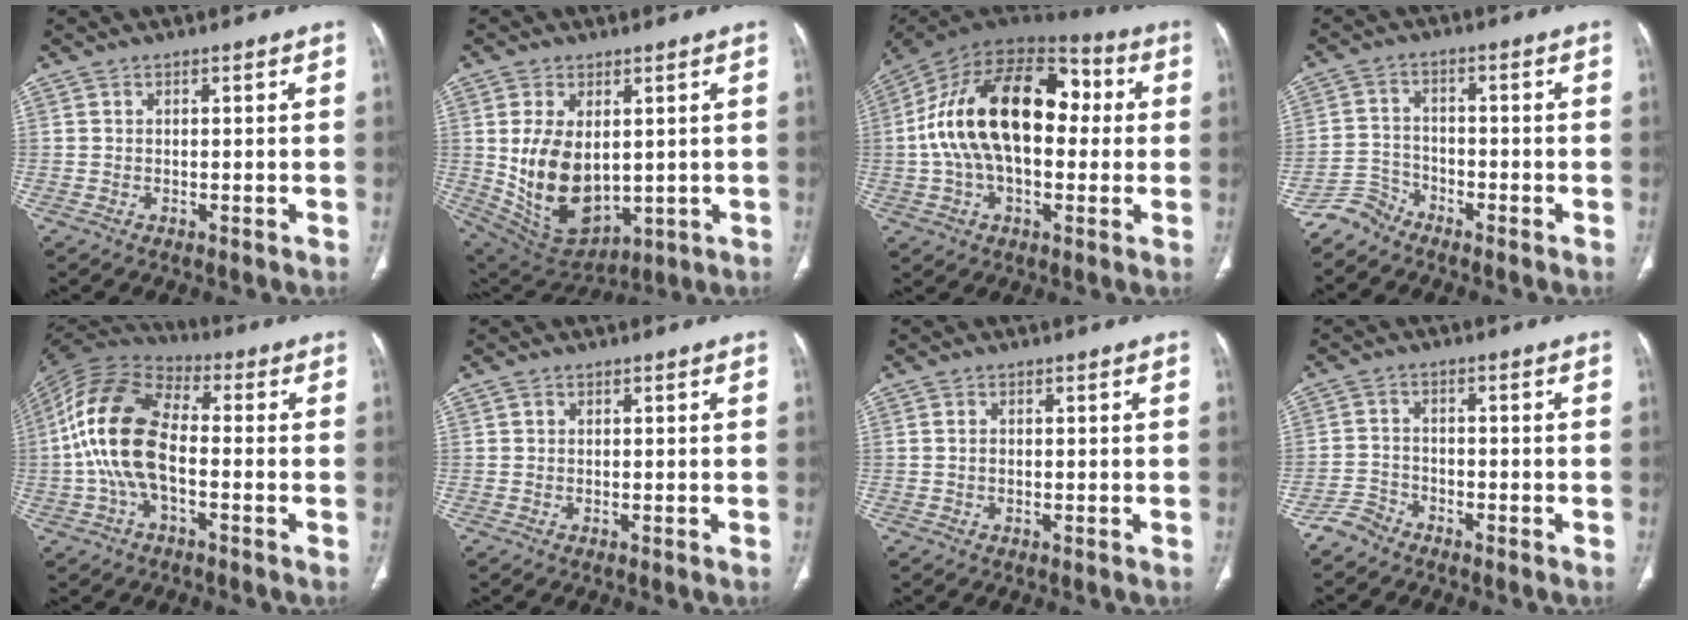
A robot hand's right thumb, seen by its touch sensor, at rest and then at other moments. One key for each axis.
{"total": 14.9, "fx": 1.0, "fy": 9.3, "fz": 11.6, "tx": -0.194, "ty": -0.016, "tz": 0.051}
{"total": 24.8, "fx": 2.1, "fy": 14.4, "fz": 20.1, "tx": -0.345, "ty": 0.040, "tz": 0.026}
{"total": 4.2, "fx": -3.9, "fy": 1.5, "fz": -0.4, "tx": 0.010, "ty": 0.019, "tz": -0.084}
{"total": 16.1, "fx": -1.6, "fy": 8.7, "fz": 13.4, "tx": -0.273, "ty": 0.034, "tz": -0.038}
{"total": 0.6, "fx": 0.3, "fy": 0.5, "fz": 0.1, "tx": 0.001, "ty": 0.000, "tz": 0.005}
{"total": 0.9, "fx": 0.1, "fy": 0.6, "fz": 0.6, "tx": -0.013, "ty": 0.003, "tz": 0.001}
{"total": 3.1, "fx": -2.8, "fy": 1.4, "fz": 0.0, "tx": 0.001, "ty": 0.006, "tz": -0.061}